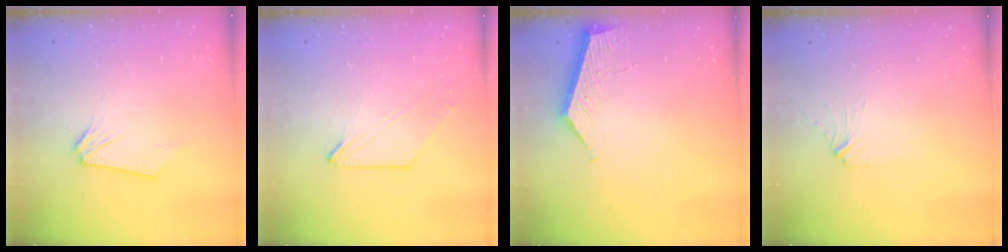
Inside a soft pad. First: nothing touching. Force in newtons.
{"total": 1.3, "press": 1.3, "slide": 0.3}
{"total": 4.9, "press": 4.9, "slide": 0.4}
{"total": 3.7, "press": 3.7, "slide": 0.6}